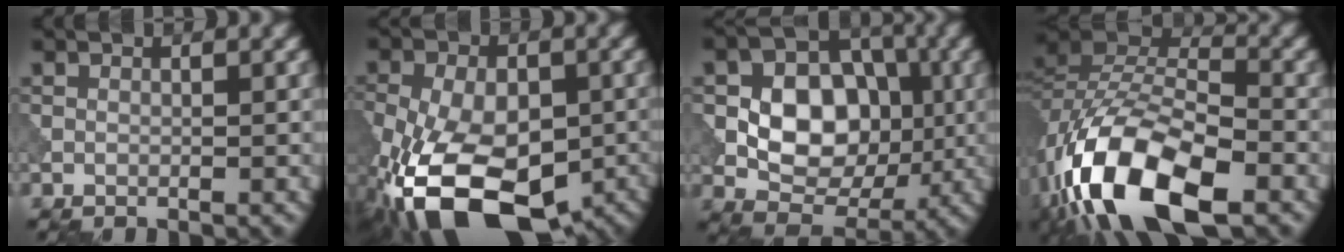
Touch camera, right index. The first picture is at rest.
{"total": 17.8, "force": [-8.2, 9.9, 12.3], "torque": [-0.232, -0.046, -0.122]}
{"total": 8.4, "force": [-0.5, 6.2, 5.7], "torque": [-0.088, 0.004, -0.015]}
{"total": 15.4, "force": [-8.0, 7.0, 11.1], "torque": [-0.223, -0.015, -0.156]}